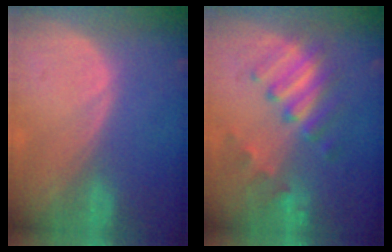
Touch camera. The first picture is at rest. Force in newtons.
{"total": 6.5, "press": 6.5, "slide": 0.8}